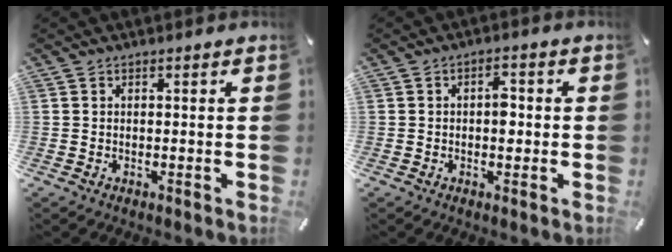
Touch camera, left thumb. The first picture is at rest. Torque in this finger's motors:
{"motor_torque": [0.48, 1.12, 0.22, -0.30, 0.08]}